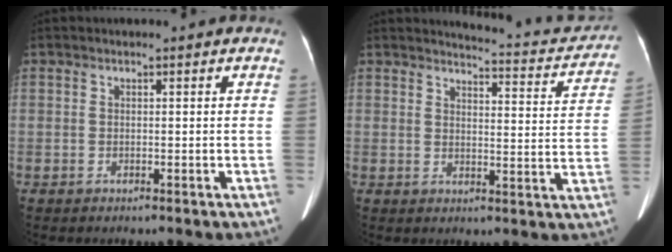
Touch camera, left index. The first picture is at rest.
{"total": 11.0, "force": [10.6, 1.6, 2.5], "torque": [-0.020, -0.025, 0.108]}